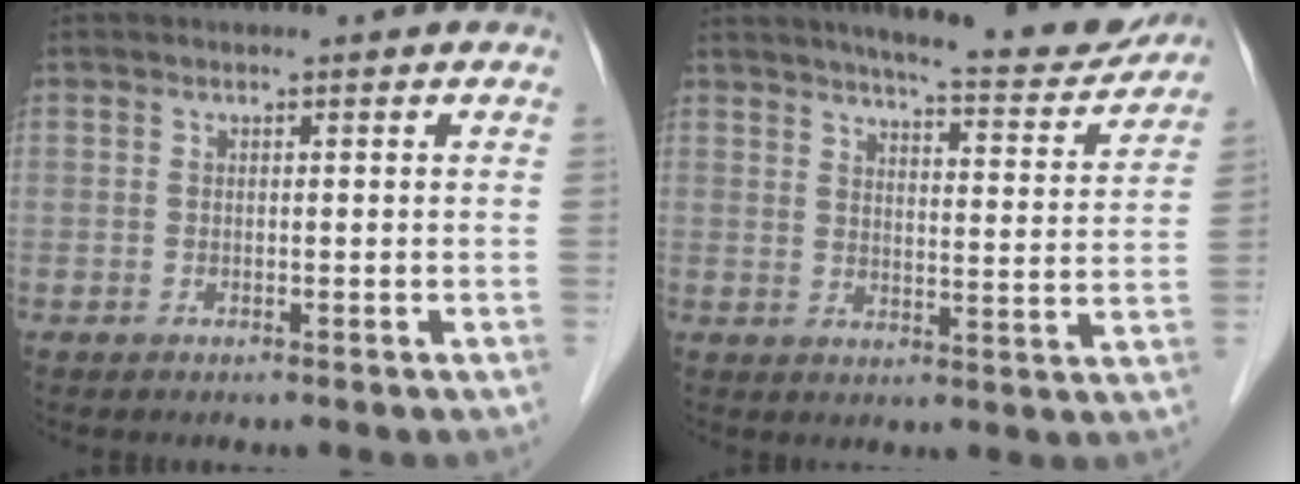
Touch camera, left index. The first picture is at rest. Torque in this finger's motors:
{"motor_torque": [0.82, -0.67, 0.45, 0.09]}